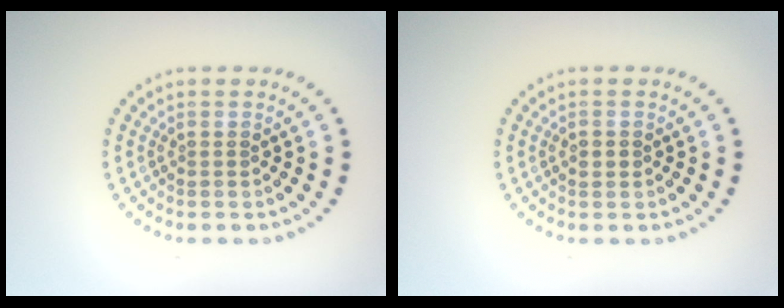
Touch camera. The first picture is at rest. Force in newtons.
{"total": 1.1, "press": 1.1, "slide": 0.1}